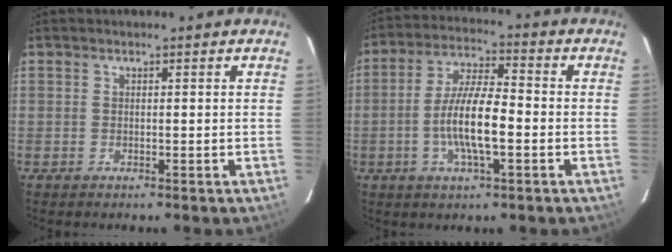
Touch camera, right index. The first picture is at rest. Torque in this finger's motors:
{"motor_torque": [1.76, -0.38, 0.85, 0.21]}